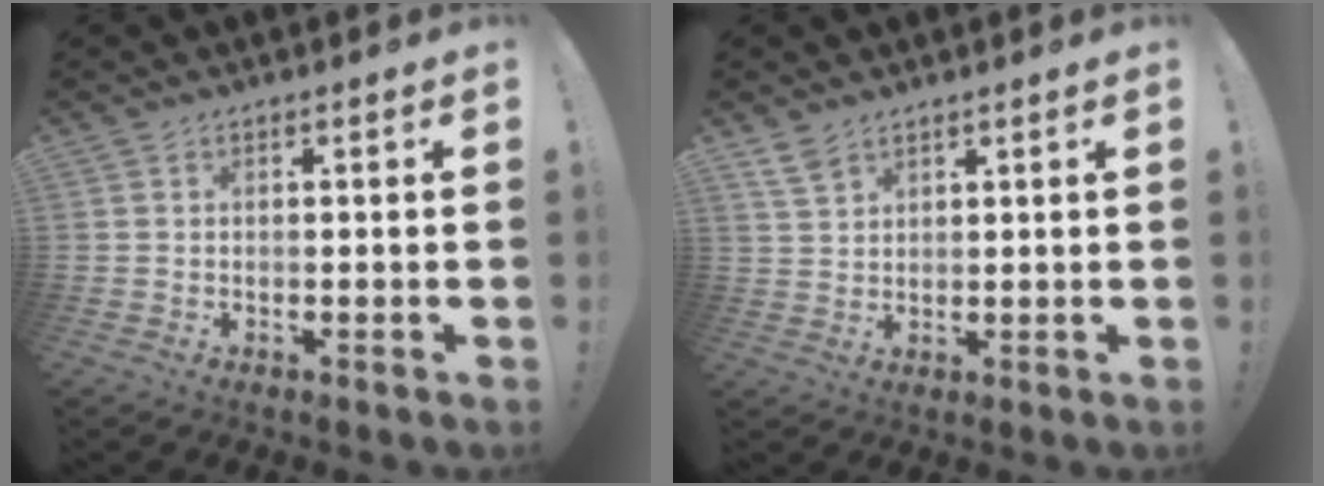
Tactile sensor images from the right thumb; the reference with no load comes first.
{"total": 4.9, "force": [3.7, 2.7, 1.7], "torque": [-0.023, -0.022, 0.071]}